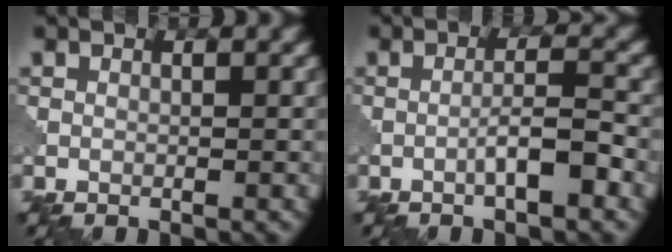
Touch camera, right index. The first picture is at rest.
{"total": 3.0, "force": [-1.4, 0.4, 2.7], "torque": [-0.044, 0.012, -0.027]}